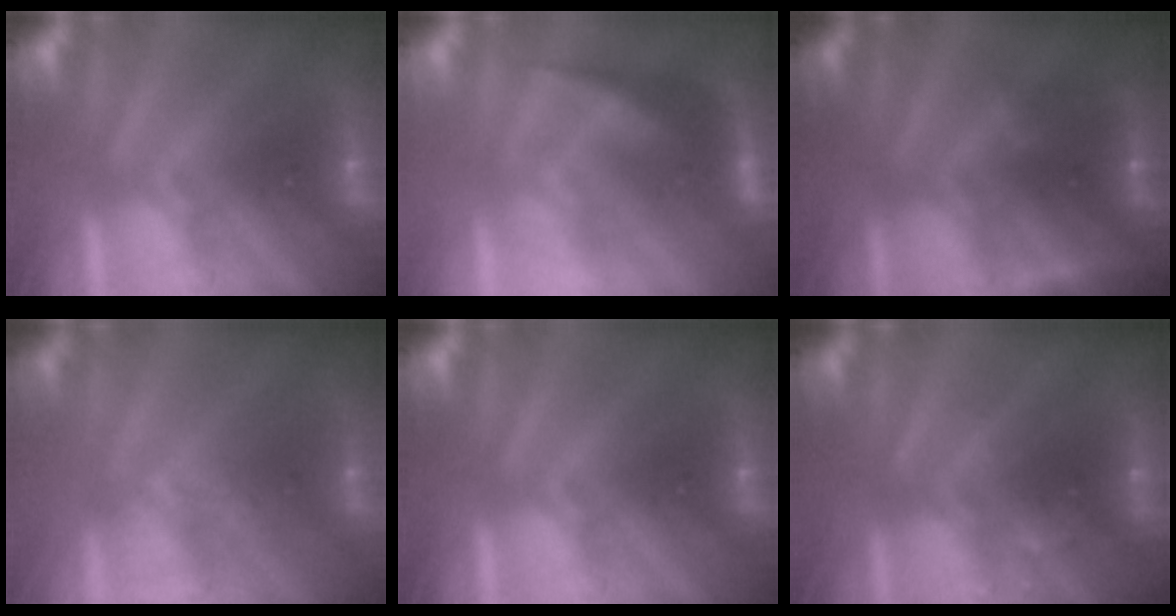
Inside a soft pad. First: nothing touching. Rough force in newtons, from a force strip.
{"total": 2.9}
{"total": 2.6}
{"total": 4.5}
{"total": 0.0}
{"total": 3.0}